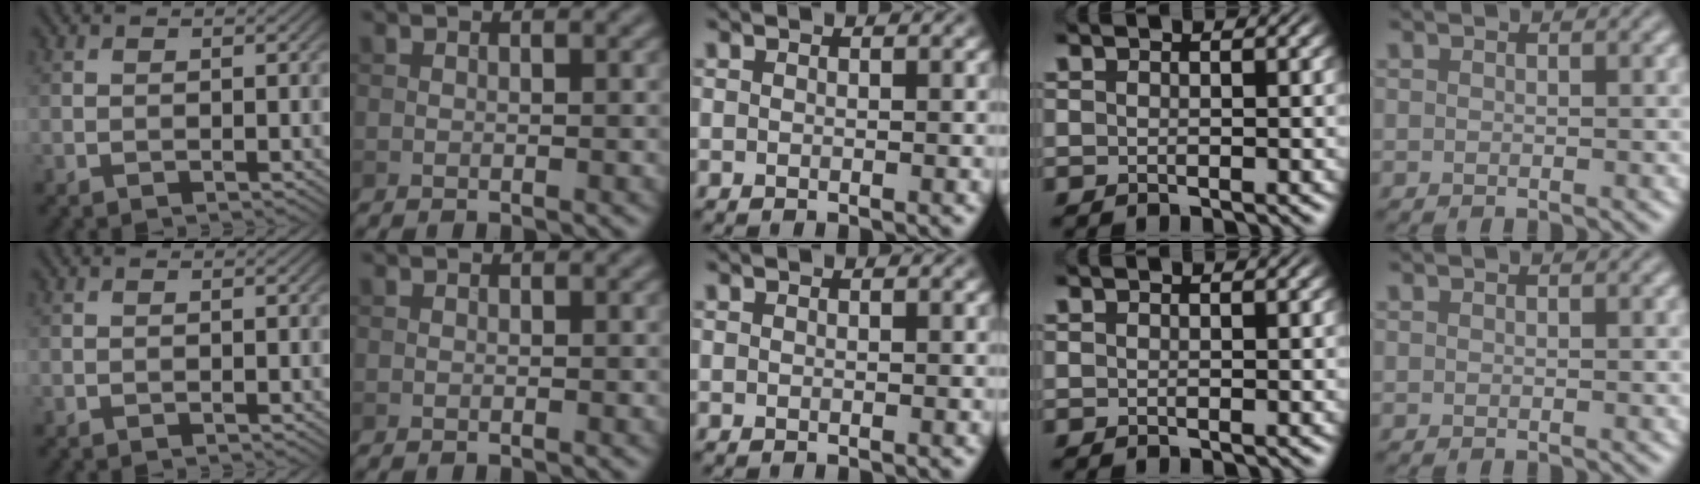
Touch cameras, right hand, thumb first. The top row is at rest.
{}